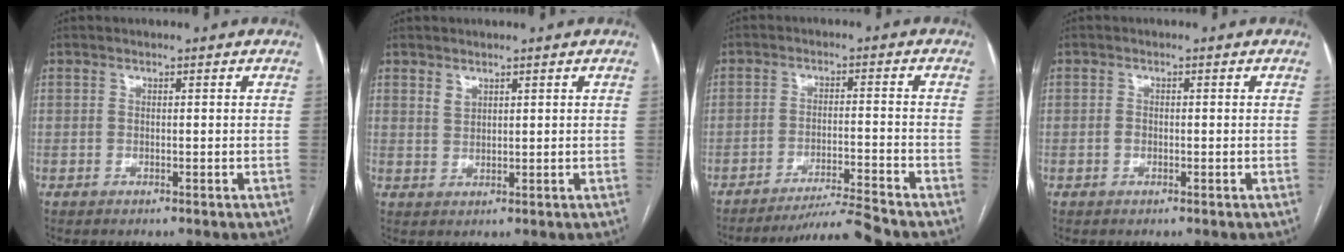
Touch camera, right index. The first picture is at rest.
{"total": 1.7, "force": [1.3, 0.9, 0.7], "torque": [-0.011, 0.000, 0.028]}
{"total": 6.9, "force": [-6.2, -2.9, 0.9], "torque": [-0.013, -0.007, -0.107]}
{"total": 1.0, "force": [-0.2, 0.8, 0.6], "torque": [-0.010, 0.003, -0.003]}